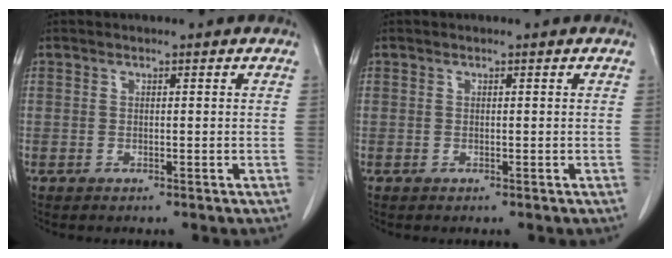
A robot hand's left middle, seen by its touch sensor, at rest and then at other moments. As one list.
[{"total": 0.0}]